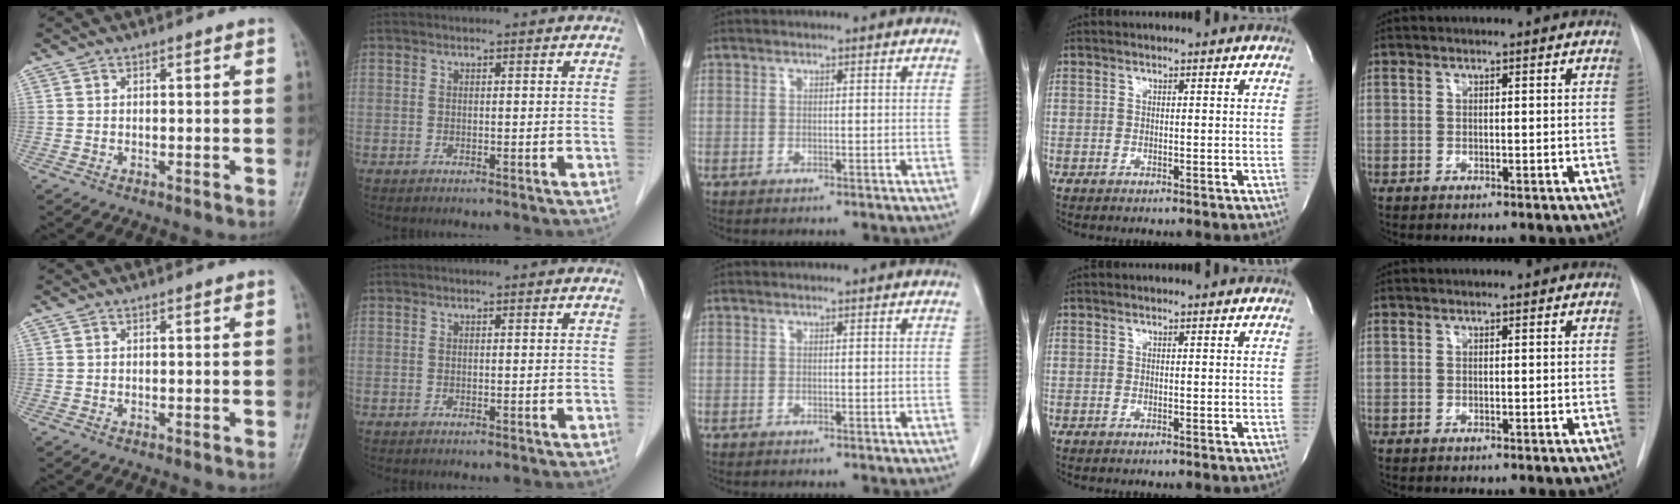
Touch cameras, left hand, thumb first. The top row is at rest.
{}